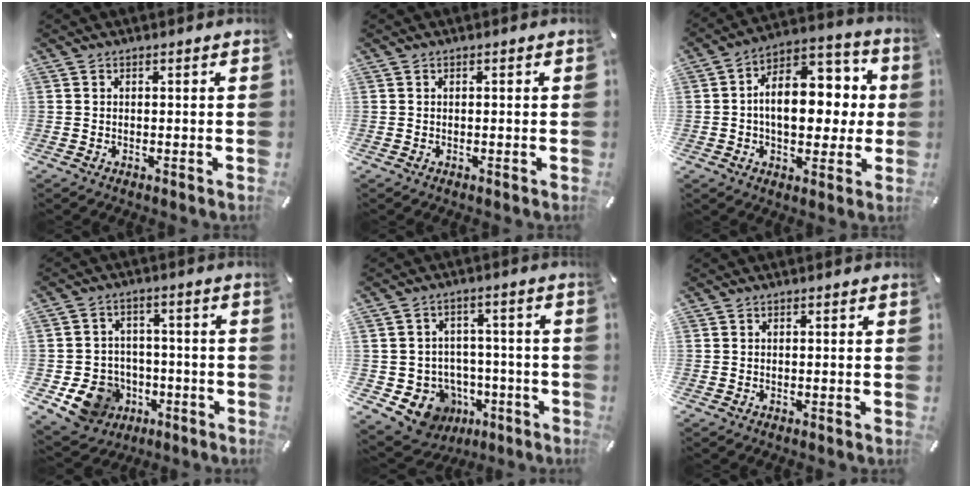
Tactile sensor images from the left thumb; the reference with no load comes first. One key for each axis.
{"total": 0.0}
{"total": 15.4, "fx": 0.7, "fy": 10.5, "fz": 11.3, "tx": -0.150, "ty": -0.003, "tz": 0.016}
{"total": 11.0, "fx": -4.3, "fy": 9.5, "fz": 3.6, "tx": -0.073, "ty": 0.030, "tz": -0.069}
{"total": 10.0, "fx": -3.9, "fy": 8.9, "fz": 2.6, "tx": -0.027, "ty": 0.025, "tz": -0.056}
{"total": 0.0}